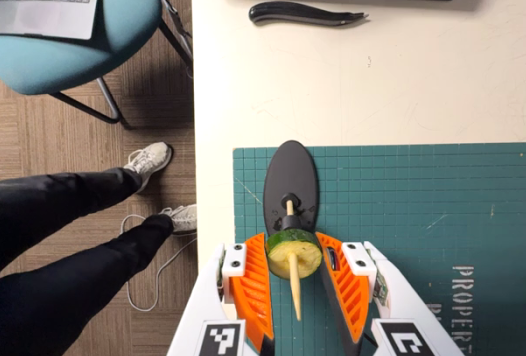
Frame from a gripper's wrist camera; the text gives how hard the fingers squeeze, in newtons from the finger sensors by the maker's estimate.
{"total": 10.2, "left": 9.3, "right": 11.1}